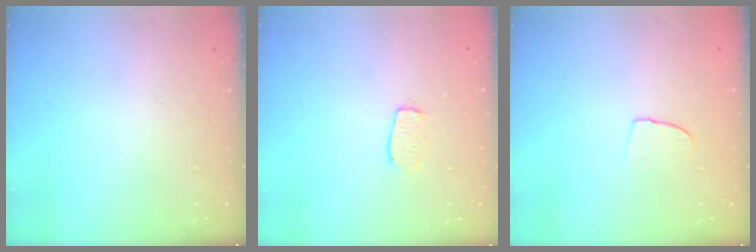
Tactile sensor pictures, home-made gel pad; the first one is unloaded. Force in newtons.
{"total": 5.5, "press": 5.5, "slide": 0.4}
{"total": 5.0, "press": 4.9, "slide": 0.5}